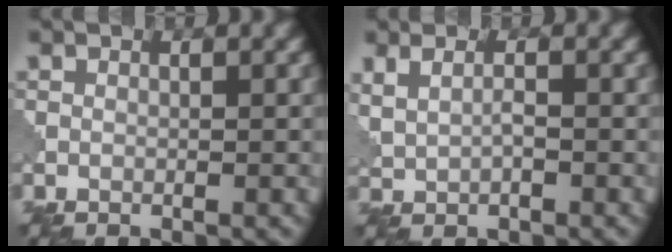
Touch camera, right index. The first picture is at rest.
{"total": 1.9, "force": [0.6, 1.1, 1.4], "torque": [-0.036, 0.000, 0.015]}